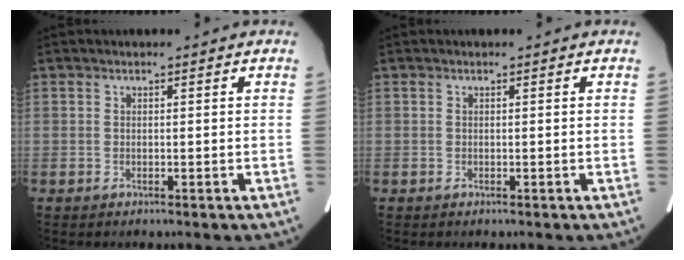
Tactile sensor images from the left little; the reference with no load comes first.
{"total": 0.0}